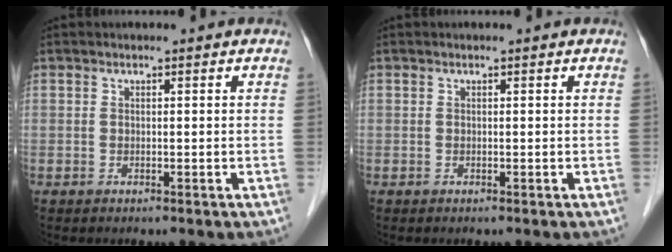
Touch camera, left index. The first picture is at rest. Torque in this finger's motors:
{"motor_torque": [0.02, -0.05, 0.01, 0.01]}